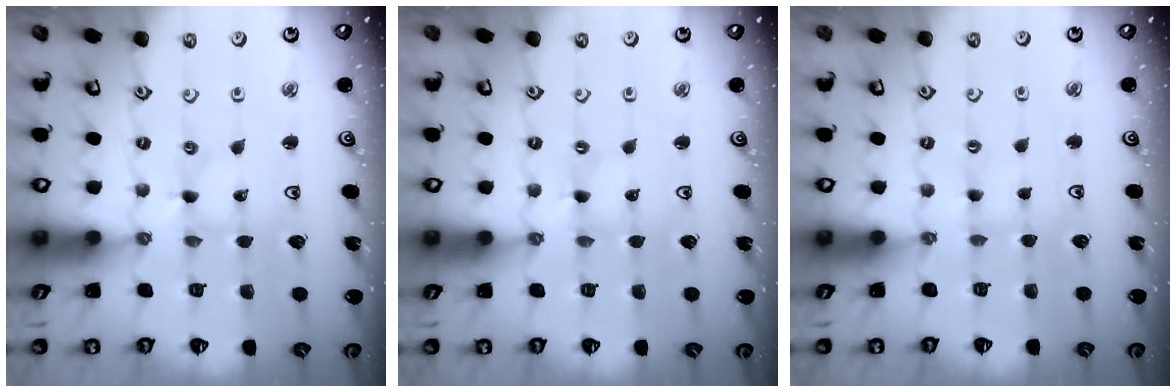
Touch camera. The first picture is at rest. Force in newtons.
{"total": 0.0}
{"total": 1.7, "press": 1.7, "slide": 0.3}